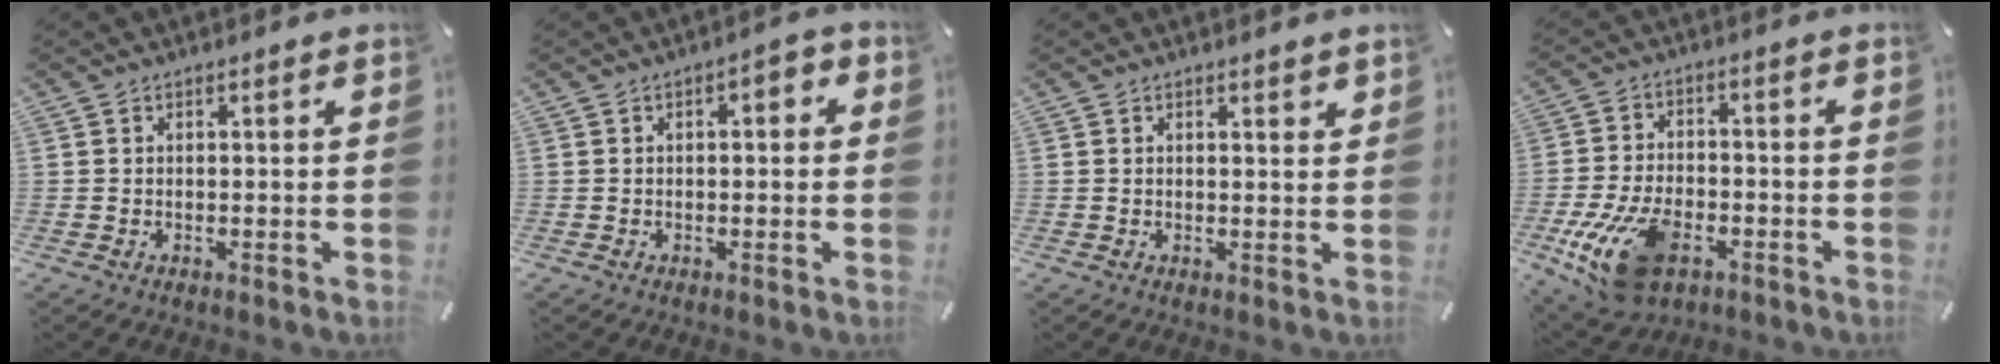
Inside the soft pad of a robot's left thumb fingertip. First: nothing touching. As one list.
[{"total": 2.7, "force": [-0.4, 1.3, 2.3], "torque": [-0.036, 0.007, -0.010]}, {"total": 1.2, "force": [1.0, 0.3, 0.6], "torque": [-0.004, -0.004, 0.016]}, {"total": 15.2, "force": [-6.4, 8.7, 10.7], "torque": [-0.212, 0.017, -0.107]}]